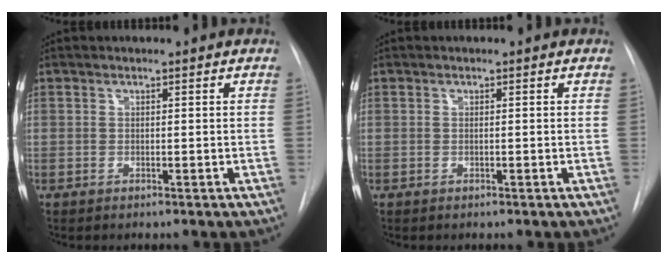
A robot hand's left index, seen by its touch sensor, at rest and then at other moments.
{"total": 0.0}